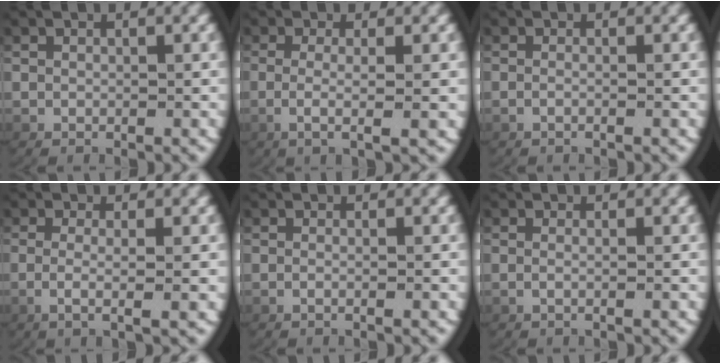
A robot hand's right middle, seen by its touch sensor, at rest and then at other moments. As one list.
[{"total": 3.2, "force": [0.0, 0.1, 3.2], "torque": [-0.070, -0.008, 0.006]}, {"total": 1.1, "force": [-0.8, -0.1, 0.8], "torque": [-0.027, -0.004, -0.010]}, {"total": 2.8, "force": [-0.1, 0.0, 2.8], "torque": [-0.065, -0.009, 0.003]}, {"total": 0.9, "force": [-0.7, -0.2, 0.6], "torque": [-0.022, -0.005, -0.009]}, {"total": 1.0, "force": [-0.4, -0.4, 0.9], "torque": [-0.030, -0.007, -0.002]}]